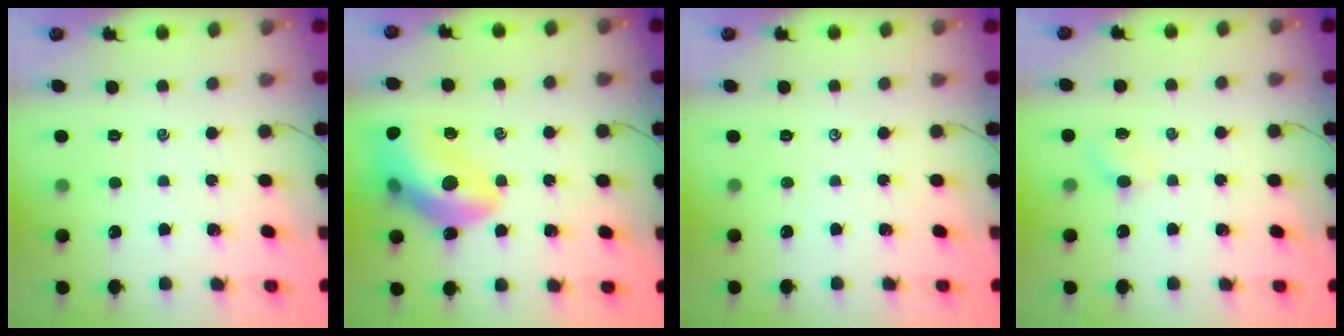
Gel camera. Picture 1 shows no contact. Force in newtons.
{"total": 20.4, "press": 19.8, "slide": 4.8}
{"total": 0.0}
{"total": 2.1, "press": 2.0, "slide": 0.7}